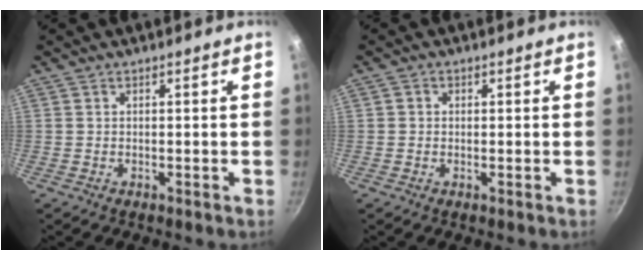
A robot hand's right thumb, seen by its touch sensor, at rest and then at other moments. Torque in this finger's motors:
{"motor_torque": [-0.09, -0.08, -0.03, 0.41, 0.04]}